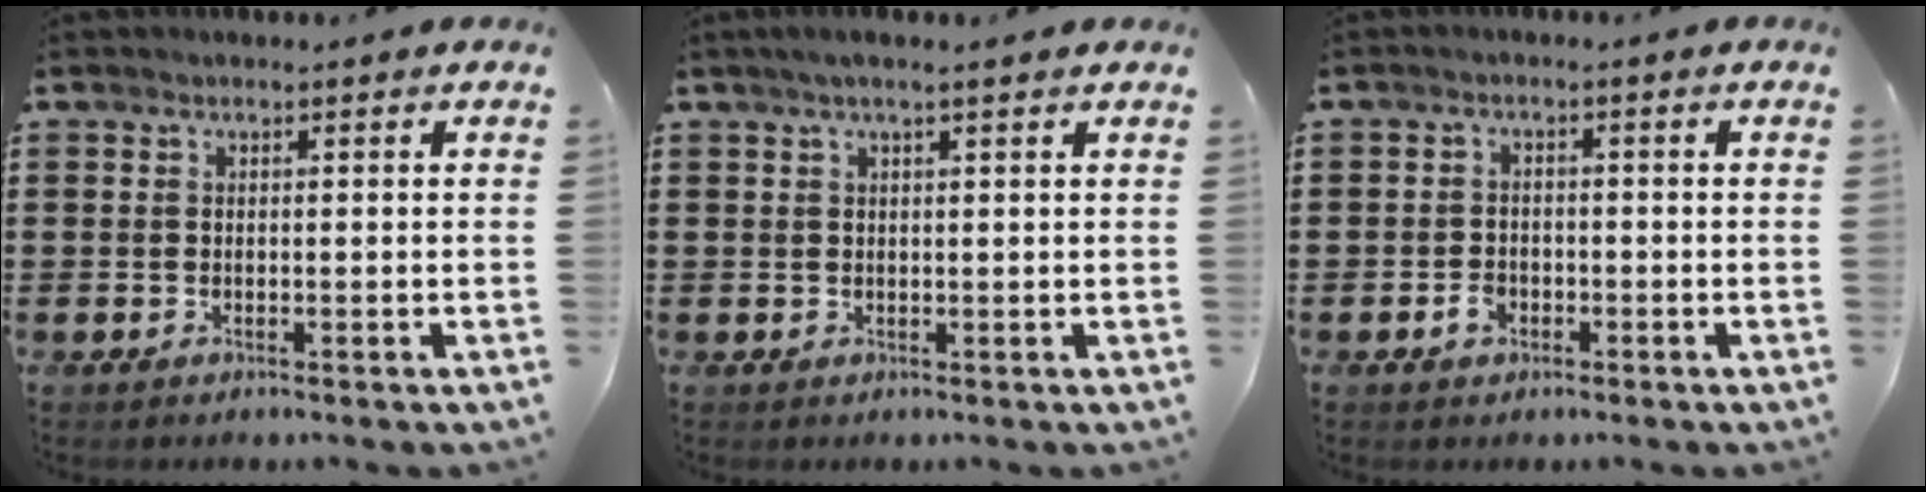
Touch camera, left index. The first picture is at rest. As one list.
[{"total": 1.8, "force": [1.0, 0.2, 1.4], "torque": [-0.027, 0.002, 0.018]}, {"total": 2.2, "force": [-1.1, 1.6, 1.1], "torque": [-0.023, 0.001, -0.021]}]